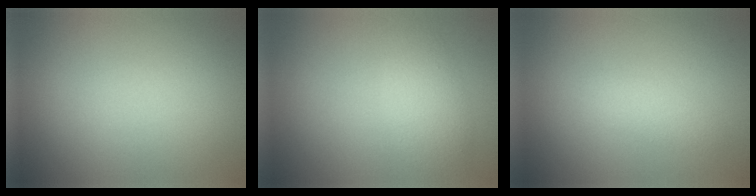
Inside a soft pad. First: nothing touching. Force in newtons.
{"total": 2.4, "press": 2.4, "slide": 0.1}
{"total": 1.3, "press": 1.3, "slide": 0.0}